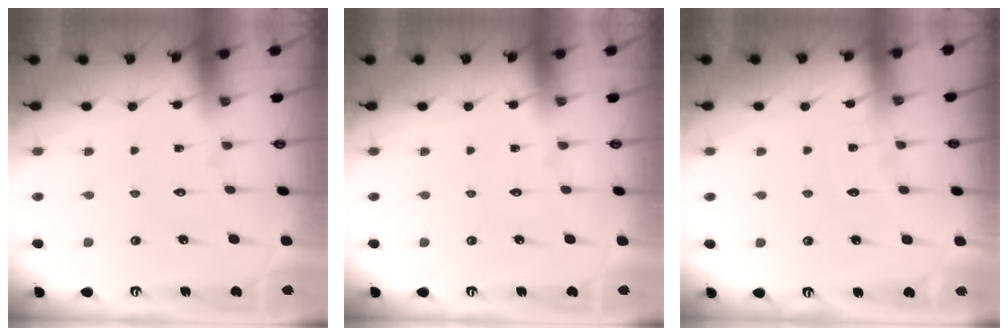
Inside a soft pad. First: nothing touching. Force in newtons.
{"total": 0.0}
{"total": 2.2, "press": 2.1, "slide": 0.3}